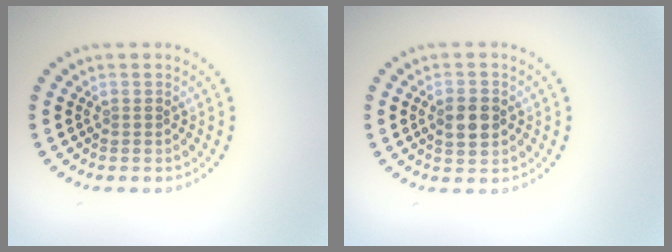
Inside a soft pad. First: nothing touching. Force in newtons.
{"total": 3.0, "press": 3.0, "slide": 0.1}